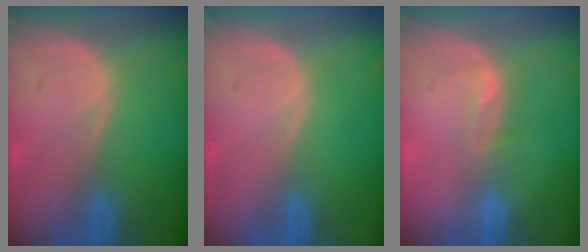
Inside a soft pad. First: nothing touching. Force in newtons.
{"total": 0.0}
{"total": 2.2, "press": 1.7, "slide": 1.4}